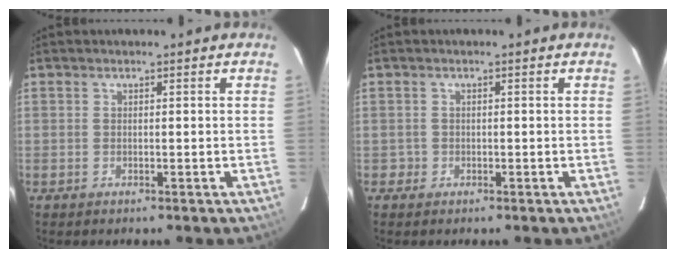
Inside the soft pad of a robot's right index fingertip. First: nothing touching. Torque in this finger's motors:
{"motor_torque": [-0.16, 0.13, -0.62, -0.13]}